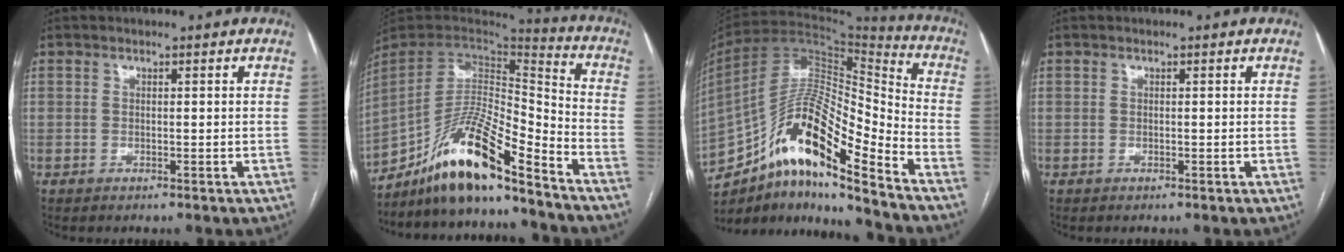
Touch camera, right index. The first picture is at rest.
{"total": 16.5, "force": [-13.0, 1.8, 10.0], "torque": [-0.179, 0.016, -0.233]}
{"total": 19.1, "force": [-12.5, 2.8, 14.1], "torque": [-0.264, 0.021, -0.221]}
{"total": 0.0}